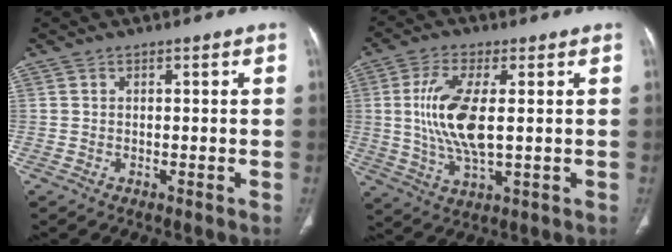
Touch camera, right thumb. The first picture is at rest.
{"total": 11.9, "force": [1.2, 4.5, 11.0], "torque": [-0.238, -0.010, 0.027]}